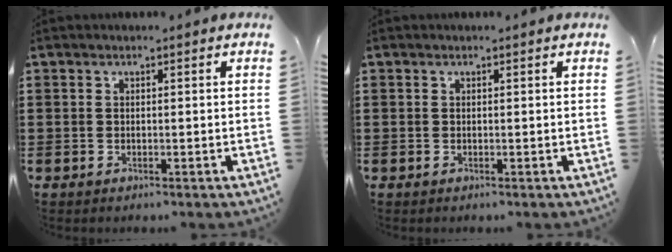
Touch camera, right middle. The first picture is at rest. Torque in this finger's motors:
{"motor_torque": [0.00, 0.00, -0.04, -0.01]}